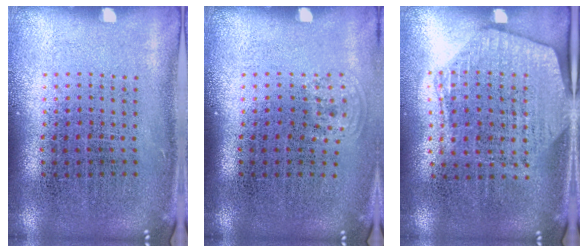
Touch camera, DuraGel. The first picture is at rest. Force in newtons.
{"total": 0.8, "press": 0.6, "slide": 0.5}
{"total": 1.9, "press": 1.7, "slide": 0.8}